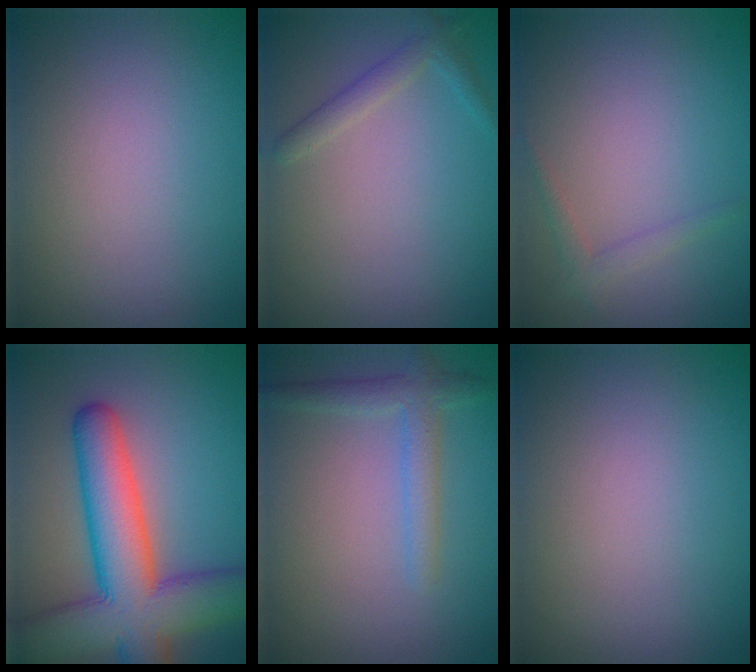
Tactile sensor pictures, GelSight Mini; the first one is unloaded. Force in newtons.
{"total": 1.5, "press": 1.5, "slide": 0.1}
{"total": 1.2, "press": 1.2, "slide": 0.1}
{"total": 10.7, "press": 10.7, "slide": 0.6}
{"total": 2.4, "press": 2.4, "slide": 0.0}
{"total": 0.0}